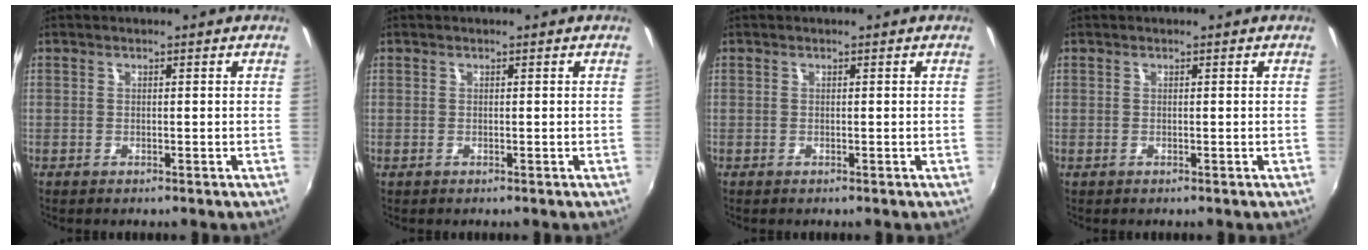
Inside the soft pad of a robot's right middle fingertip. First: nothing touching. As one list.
[{"total": 0.0}, {"total": 0.0}, {"total": 0.0}]